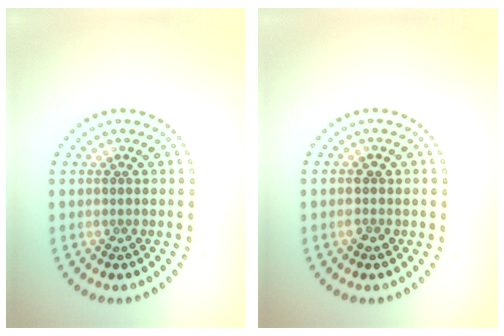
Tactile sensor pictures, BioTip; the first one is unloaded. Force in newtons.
{"total": 1.5, "press": 1.5, "slide": 0.2}